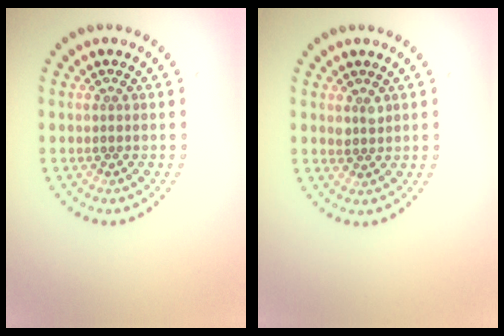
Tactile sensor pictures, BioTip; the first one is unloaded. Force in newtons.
{"total": 1.1, "press": 1.0, "slide": 0.4}